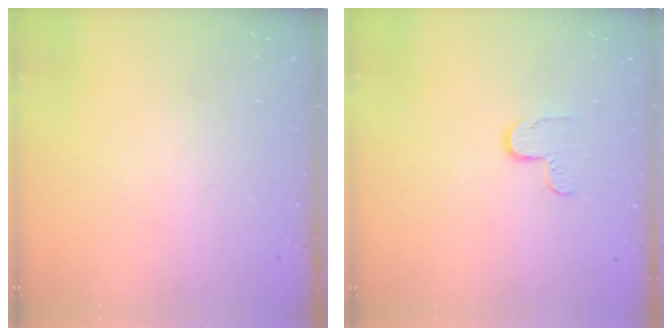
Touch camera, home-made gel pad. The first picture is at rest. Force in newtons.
{"total": 5.2, "press": 5.2, "slide": 0.5}